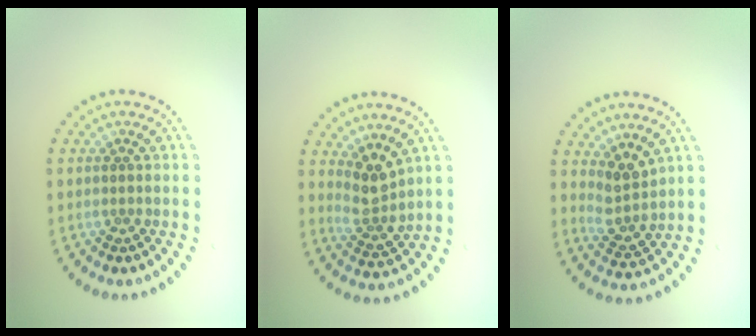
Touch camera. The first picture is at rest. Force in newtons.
{"total": 2.9, "press": 2.3, "slide": 1.8}
{"total": 2.6, "press": 2.0, "slide": 1.7}